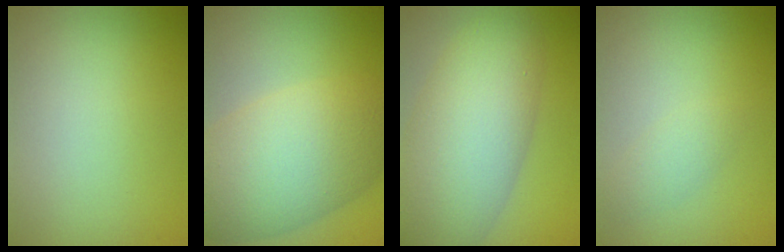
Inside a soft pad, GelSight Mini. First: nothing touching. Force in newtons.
{"total": 10.3, "press": 10.3, "slide": 0.5}
{"total": 9.2, "press": 9.2, "slide": 0.4}
{"total": 1.3, "press": 1.3, "slide": 0.0}